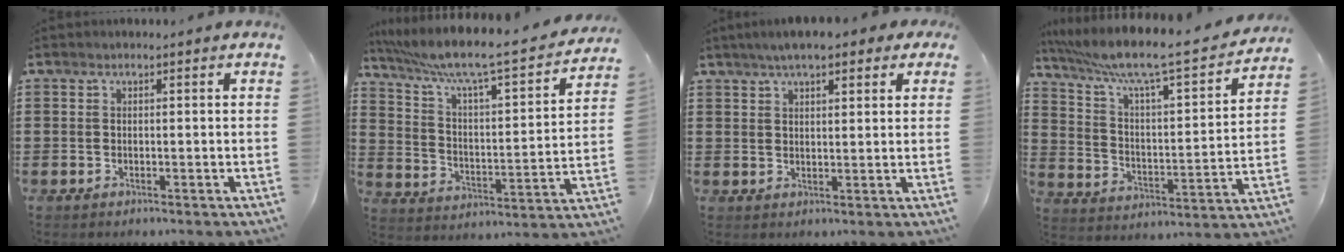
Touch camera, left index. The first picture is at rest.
{"total": 7.5, "force": [6.2, 0.5, 4.2], "torque": [-0.111, -0.050, 0.096]}
{"total": 4.9, "force": [3.6, 1.3, 3.0], "torque": [-0.068, 0.006, 0.064]}
{"total": 7.8, "force": [6.4, 0.4, 4.5], "torque": [-0.117, -0.052, 0.100]}